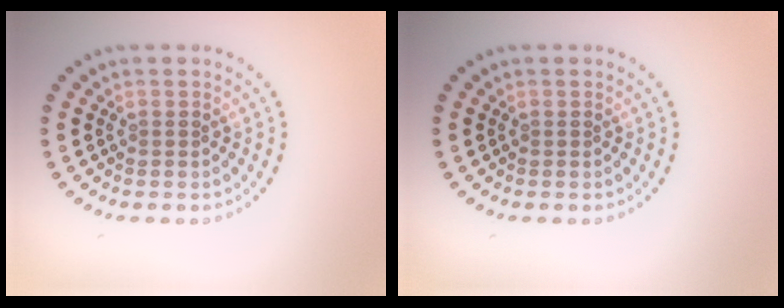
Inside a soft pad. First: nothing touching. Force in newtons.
{"total": 0.0}